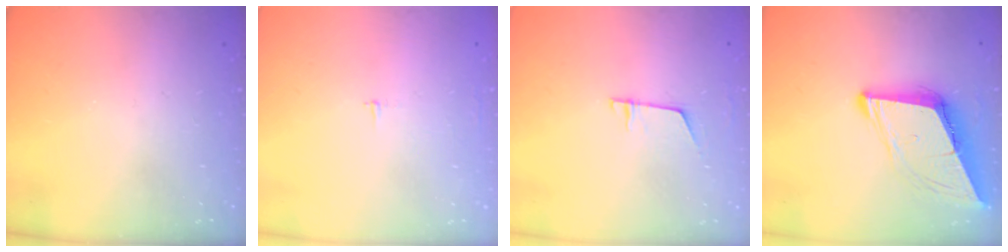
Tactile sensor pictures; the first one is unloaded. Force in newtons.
{"total": 2.1, "press": 2.1, "slide": 0.2}
{"total": 5.0, "press": 5.0, "slide": 0.4}
{"total": 9.4, "press": 9.3, "slide": 1.1}